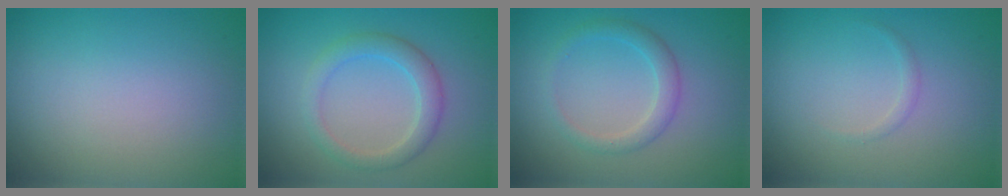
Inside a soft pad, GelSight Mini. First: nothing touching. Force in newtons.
{"total": 2.8, "press": 2.8, "slide": 0.1}
{"total": 2.1, "press": 2.1, "slide": 0.1}
{"total": 0.6, "press": 0.6, "slide": 0.1}